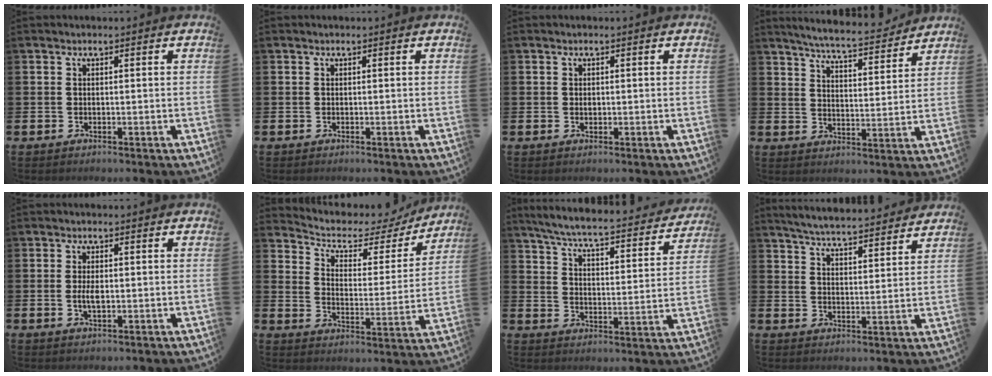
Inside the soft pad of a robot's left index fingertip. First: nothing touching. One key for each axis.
{"total": 0.0}
{"total": 0.6, "fx": 0.1, "fy": 0.4, "fz": 0.4, "tx": -0.006, "ty": 0.003, "tz": 0.000}
{"total": 6.4, "fx": 6.2, "fy": 0.3, "fz": 1.7, "tx": -0.048, "ty": -0.045, "tz": 0.104}
{"total": 2.5, "fx": -0.1, "fy": 1.1, "fz": 2.3, "tx": -0.033, "ty": -0.003, "tz": -0.004}
{"total": 5.1, "fx": 4.4, "fy": 2.3, "fz": 1.2, "tx": -0.045, "ty": -0.040, "tz": 0.064}
{"total": 5.9, "fx": 5.4, "fy": 0.5, "fz": 2.5, "tx": -0.076, "ty": -0.041, "tz": 0.085}
{"total": 5.6, "fx": 5.6, "fy": 0.3, "fz": 0.8, "tx": -0.033, "ty": -0.041, "tz": 0.097}